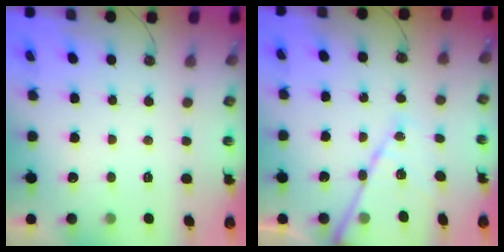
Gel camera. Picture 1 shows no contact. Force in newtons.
{"total": 15.3, "press": 15.2, "slide": 1.6}